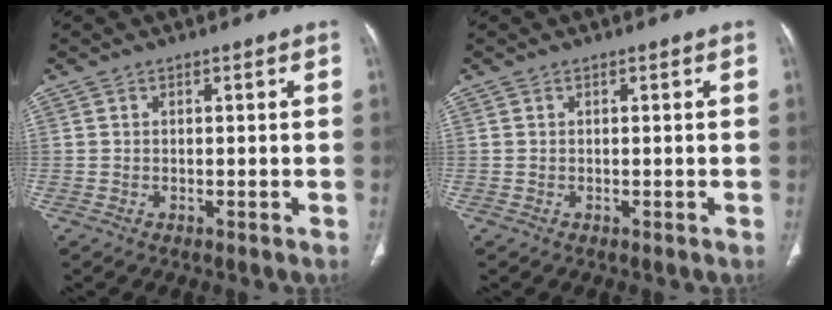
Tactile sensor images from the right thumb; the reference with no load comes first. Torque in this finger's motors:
{"motor_torque": [1.35, 1.27, 0.01, -0.01, 0.03]}